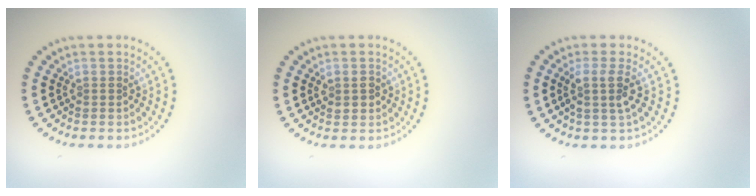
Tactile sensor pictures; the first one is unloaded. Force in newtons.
{"total": 1.5, "press": 1.5, "slide": 0.3}
{"total": 2.3, "press": 1.8, "slide": 1.4}